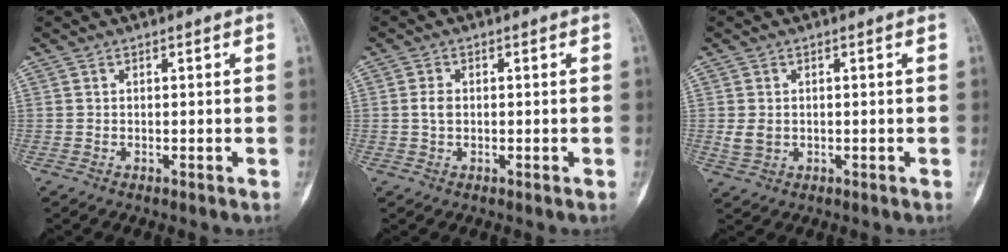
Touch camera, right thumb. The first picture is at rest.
{"total": 2.2, "force": [0.1, 1.5, 1.6], "torque": [-0.031, 0.003, 0.001]}
{"total": 2.8, "force": [-0.1, 2.2, 1.7], "torque": [-0.032, 0.000, 0.004]}